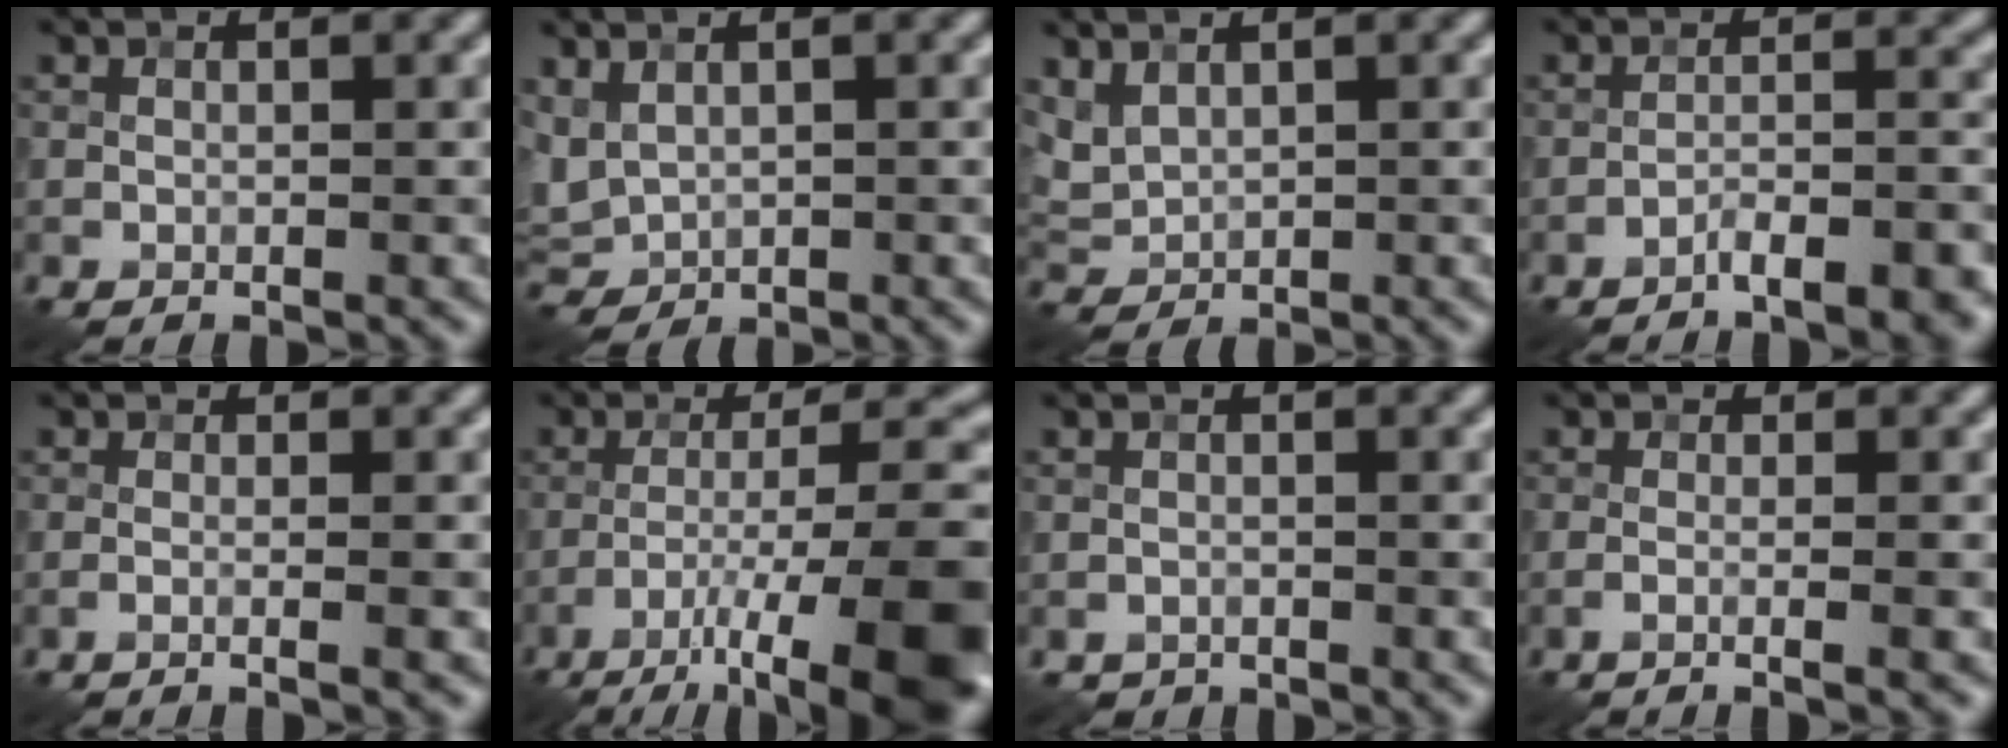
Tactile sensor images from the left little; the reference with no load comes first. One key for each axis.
{"total": 2.7, "fx": 1.0, "fy": 1.8, "fz": 1.7, "tx": -0.044, "ty": -0.001, "tz": 0.025}
{"total": 2.2, "fx": 1.4, "fy": 1.2, "fz": 1.2, "tx": -0.032, "ty": 0.002, "tz": 0.037}
{"total": 5.4, "fx": -3.8, "fy": 1.1, "fz": 3.7, "tx": -0.053, "ty": 0.012, "tz": -0.062}
{"total": 2.1, "fx": -0.7, "fy": 0.7, "fz": 1.8, "tx": -0.009, "ty": 0.001, "tz": -0.029}
{"total": 12.3, "fx": -6.1, "fy": 3.2, "fz": 10.1, "tx": -0.161, "ty": 0.000, "tz": -0.097}
{"total": 0.9, "fx": -0.8, "fy": 0.4, "fz": -0.2, "tx": 0.006, "ty": 0.000, "tz": -0.015}
{"total": 2.4, "fx": -0.9, "fy": 0.7, "fz": 2.1, "tx": -0.013, "ty": 0.001, "tz": -0.027}